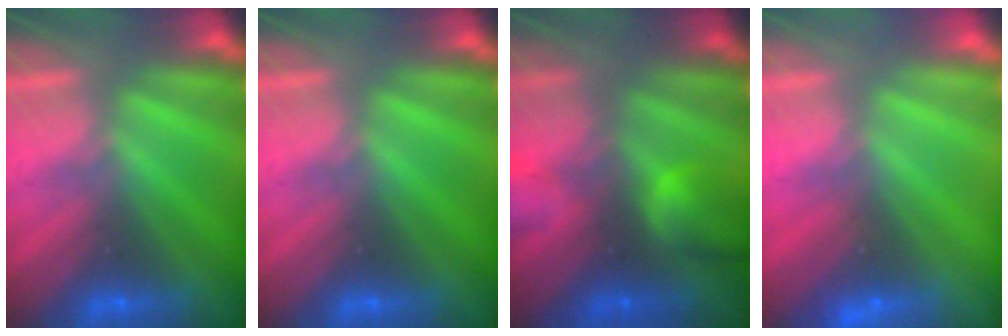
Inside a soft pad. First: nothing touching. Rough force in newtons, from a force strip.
{"total": 0.0}
{"total": 7.4}
{"total": 2.4}